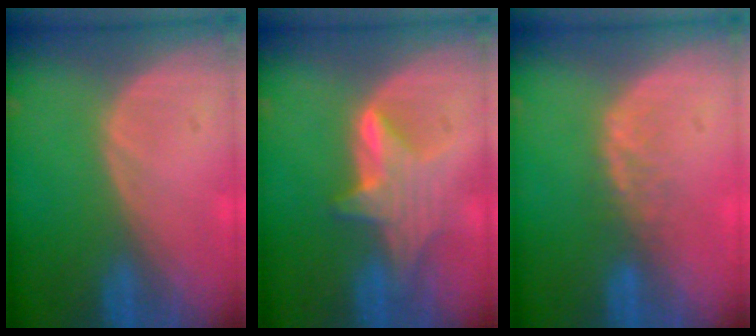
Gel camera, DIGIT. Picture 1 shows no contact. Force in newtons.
{"total": 6.0, "press": 6.0, "slide": 0.7}
{"total": 2.3, "press": 2.3, "slide": 0.5}